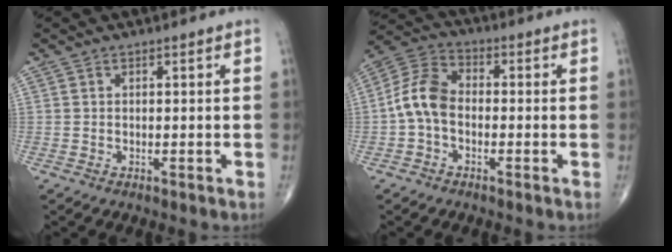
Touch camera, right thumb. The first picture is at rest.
{"total": 8.3, "force": [-1.4, 5.5, 6.1], "torque": [-0.115, 0.028, -0.042]}